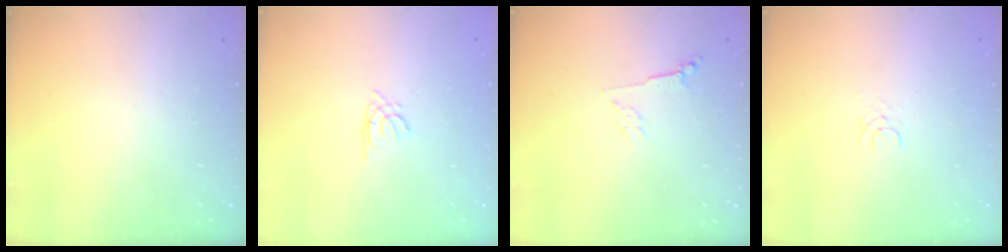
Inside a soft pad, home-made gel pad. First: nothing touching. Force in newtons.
{"total": 0.5, "press": 0.4, "slide": 0.3}
{"total": 2.8, "press": 2.7, "slide": 0.6}
{"total": 1.3, "press": 1.3, "slide": 0.1}